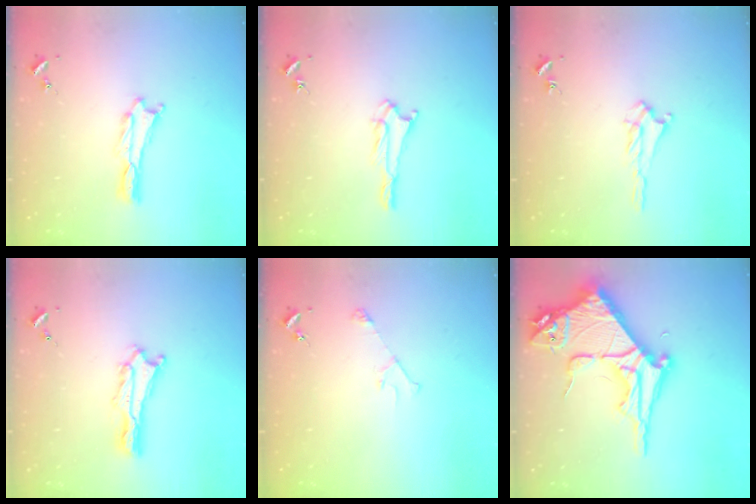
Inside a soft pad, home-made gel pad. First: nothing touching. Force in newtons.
{"total": 1.7, "press": 1.7, "slide": 0.2}
{"total": 2.0, "press": 2.0, "slide": 0.5}
{"total": 2.2, "press": 2.2, "slide": 0.3}
{"total": 2.9, "press": 2.9, "slide": 0.3}
{"total": 15.7, "press": 15.6, "slide": 1.6}